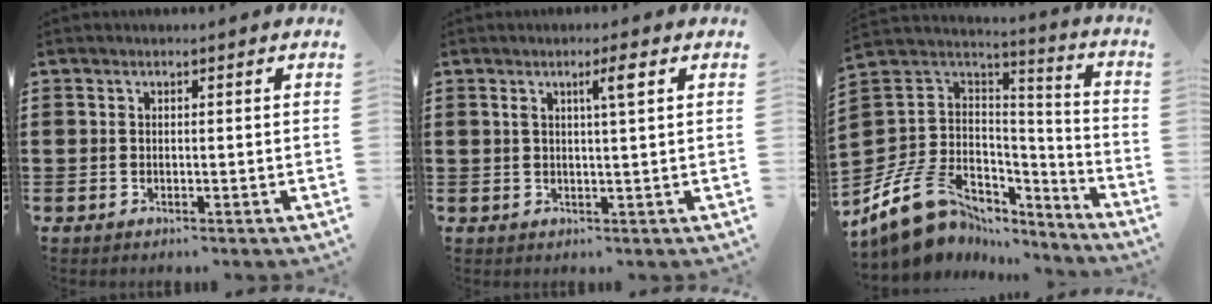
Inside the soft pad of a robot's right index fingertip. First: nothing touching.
{"total": 3.1, "force": [1.2, -0.1, 2.9], "torque": [-0.052, -0.005, 0.015]}
{"total": 12.9, "force": [-6.9, 9.4, 5.4], "torque": [-0.148, 0.022, -0.123]}